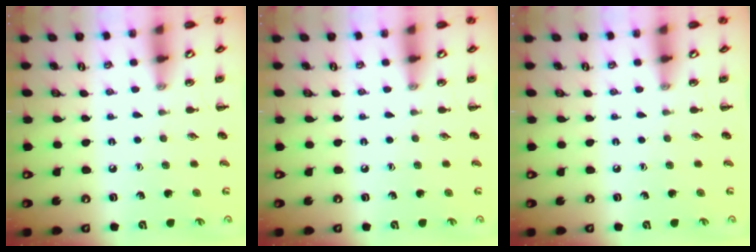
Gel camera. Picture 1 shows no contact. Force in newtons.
{"total": 0.0}
{"total": 0.0}